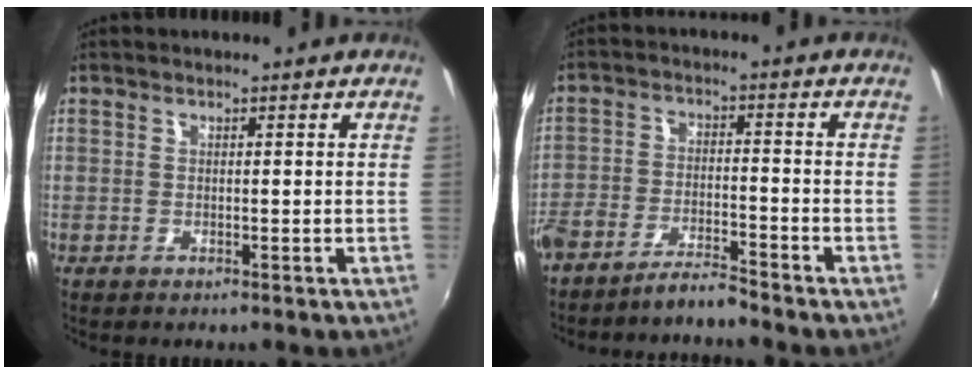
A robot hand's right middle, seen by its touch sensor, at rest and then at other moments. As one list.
[{"total": 5.4, "force": [-5.1, 0.4, 1.9], "torque": [-0.058, 0.003, -0.098]}]